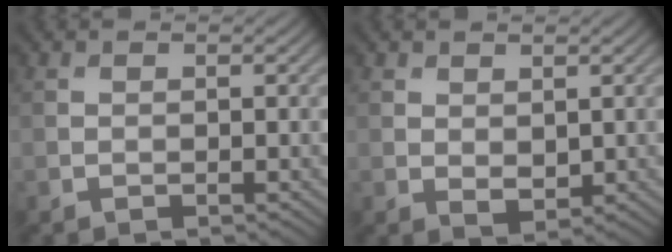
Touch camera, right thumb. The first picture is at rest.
{"total": 2.1, "force": [0.9, 1.4, 1.3], "torque": [-0.026, -0.007, 0.021]}